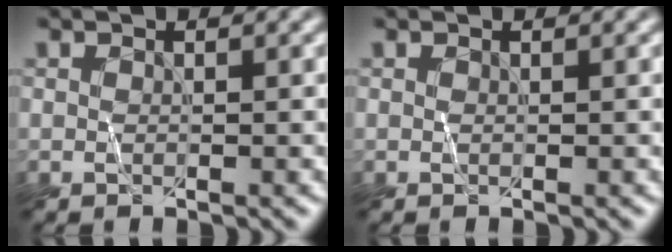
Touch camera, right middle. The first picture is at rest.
{"total": 0.0}